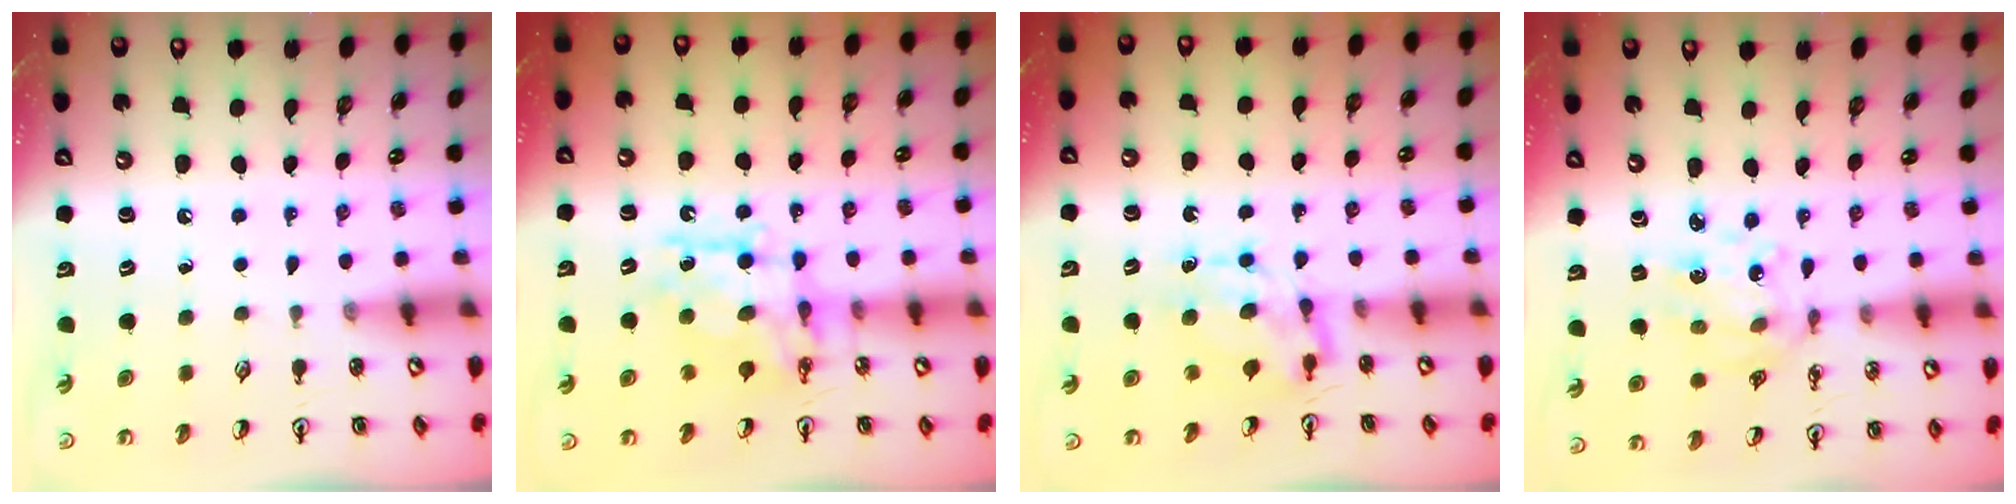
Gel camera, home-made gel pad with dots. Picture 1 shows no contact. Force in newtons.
{"total": 9.9, "press": 9.9, "slide": 0.6}
{"total": 6.9, "press": 6.9, "slide": 0.6}
{"total": 7.3, "press": 6.9, "slide": 2.5}